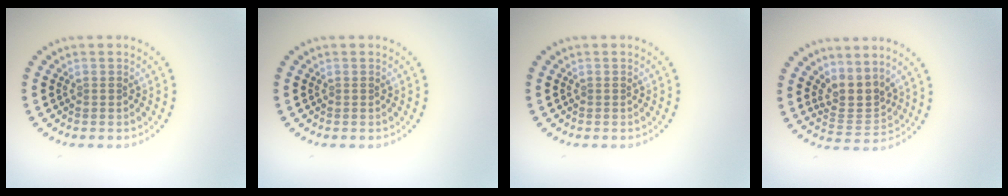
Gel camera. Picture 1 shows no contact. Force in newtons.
{"total": 0.0}
{"total": 0.0}
{"total": 3.0, "press": 2.1, "slide": 2.1}